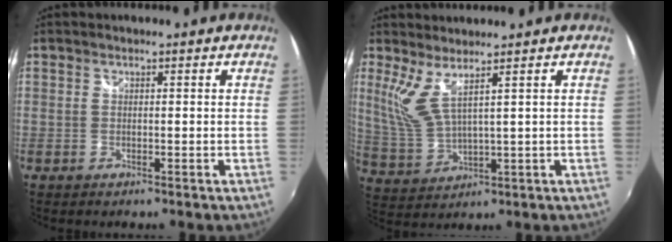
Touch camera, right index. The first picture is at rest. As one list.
[{"total": 5.7, "force": [3.7, 0.5, 4.3], "torque": [-0.096, -0.010, 0.090]}]